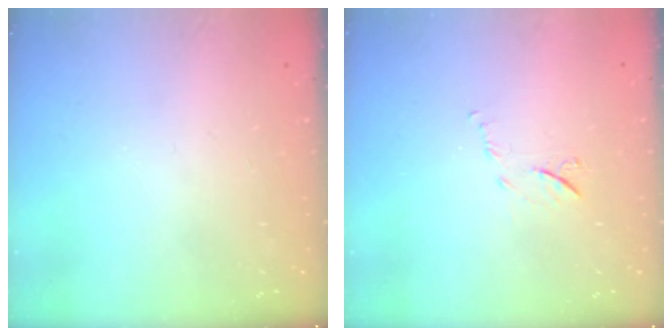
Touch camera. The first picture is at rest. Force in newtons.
{"total": 7.0, "press": 7.0, "slide": 0.7}